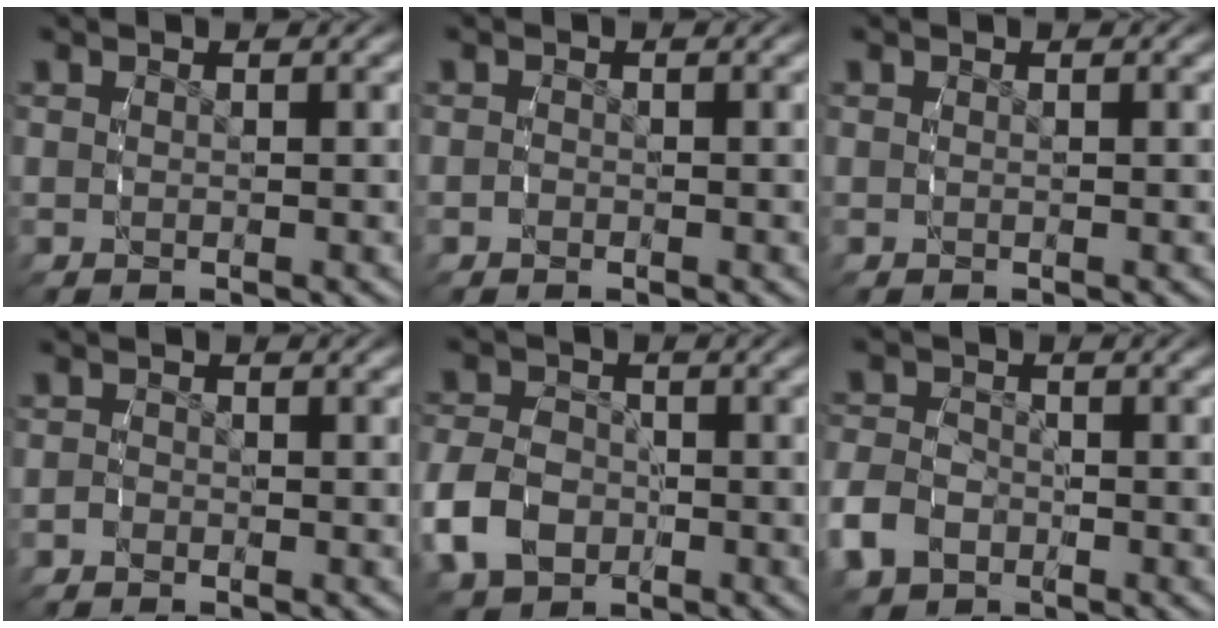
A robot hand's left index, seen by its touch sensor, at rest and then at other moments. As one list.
[{"total": 0.7, "force": [-0.6, 0.1, -0.3], "torque": [0.001, -0.002, -0.012]}, {"total": 0.0}, {"total": 1.2, "force": [-1.0, 0.5, -0.4], "torque": [0.000, -0.003, -0.020]}, {"total": 5.5, "force": [-2.1, 4.7, 2.0], "torque": [-0.050, -0.018, -0.033]}, {"total": 4.3, "force": [-2.2, 3.5, 1.1], "torque": [-0.044, -0.018, -0.037]}]